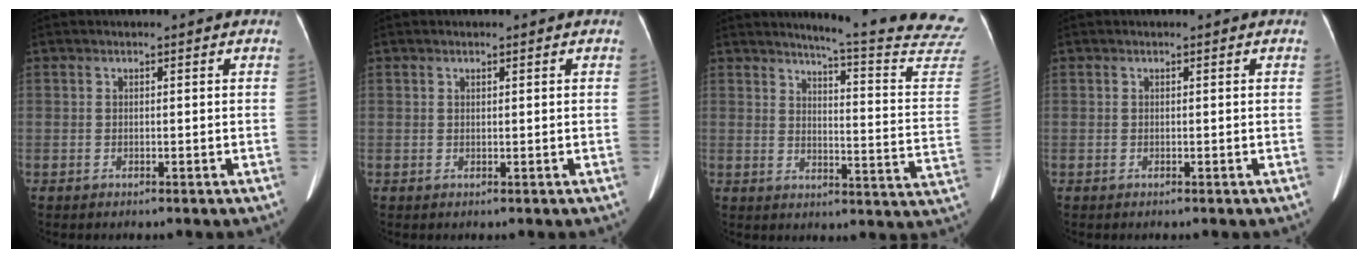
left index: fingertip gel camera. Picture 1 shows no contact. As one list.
[{"total": 0.0}, {"total": 20.5, "force": [19.3, -1.1, 6.6], "torque": [-0.082, -0.149, 0.207]}, {"total": 0.0}]